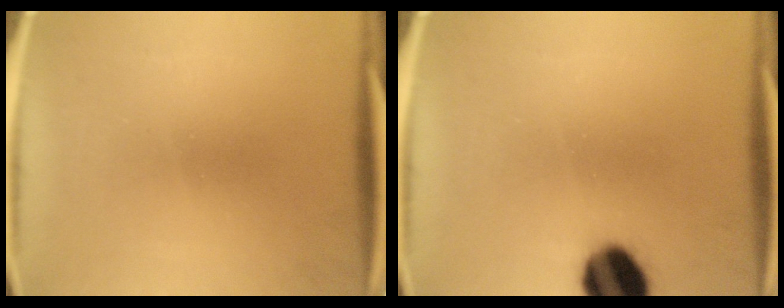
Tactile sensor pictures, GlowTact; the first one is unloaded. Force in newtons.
{"total": 12.7}